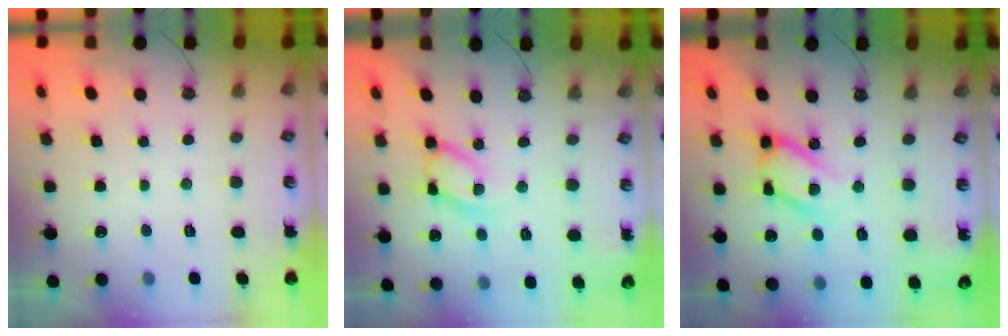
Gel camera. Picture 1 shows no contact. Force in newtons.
{"total": 13.5, "press": 13.5, "slide": 1.1}
{"total": 16.7, "press": 16.6, "slide": 1.6}